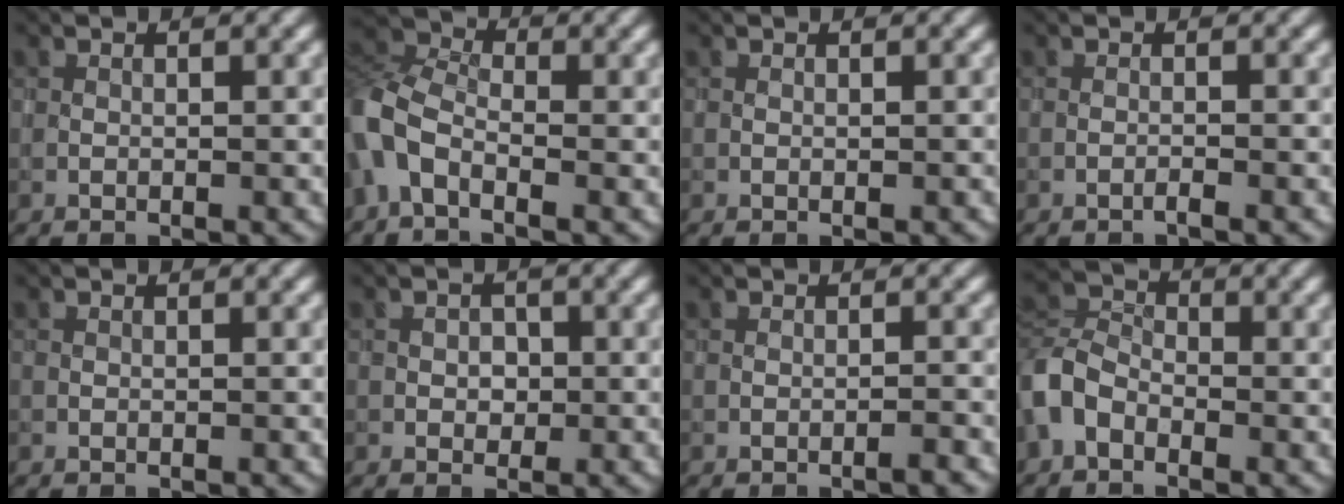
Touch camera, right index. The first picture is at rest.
{"total": 6.3, "force": [-2.5, 3.6, 4.5], "torque": [-0.110, 0.003, -0.071]}
{"total": 0.0}
{"total": 0.6, "force": [-0.5, 0.0, 0.4], "torque": [-0.006, 0.002, -0.010]}
{"total": 0.0}
{"total": 1.3, "force": [-0.1, 1.0, 0.7], "torque": [-0.010, -0.002, -0.003]}
{"total": 0.9, "force": [-0.6, 0.0, 0.7], "torque": [-0.011, 0.004, -0.011]}
{"total": 4.2, "force": [-1.9, 2.9, 2.3], "torque": [-0.049, 0.007, -0.054]}